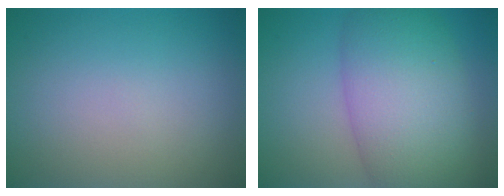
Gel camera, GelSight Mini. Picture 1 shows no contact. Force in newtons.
{"total": 10.0, "press": 9.9, "slide": 0.4}